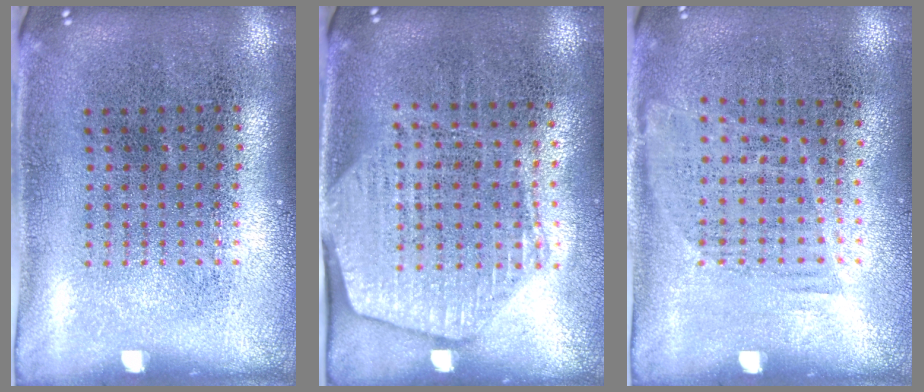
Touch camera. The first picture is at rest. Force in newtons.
{"total": 1.7, "press": 1.5, "slide": 0.8}
{"total": 1.1, "press": 0.8, "slide": 0.6}